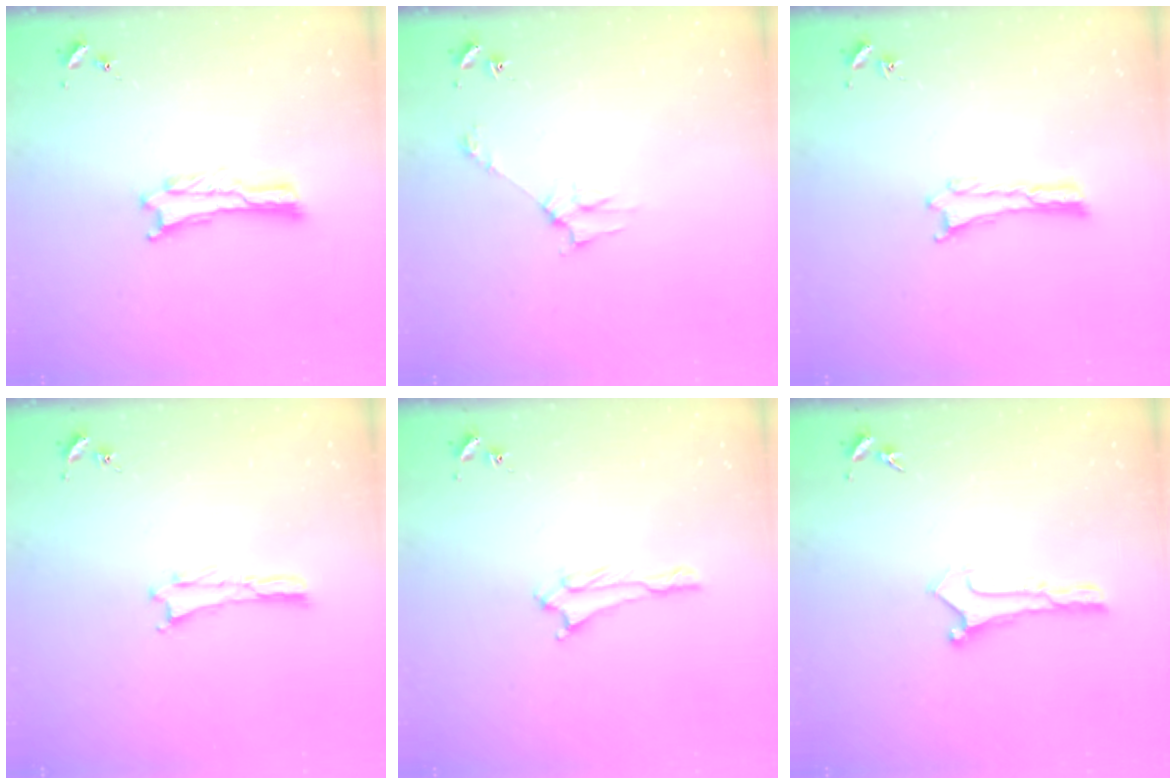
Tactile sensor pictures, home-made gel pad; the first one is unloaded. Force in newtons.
{"total": 2.8, "press": 2.8, "slide": 0.2}
{"total": 0.0}
{"total": 0.0}
{"total": 1.6, "press": 1.6, "slide": 0.1}
{"total": 0.0}